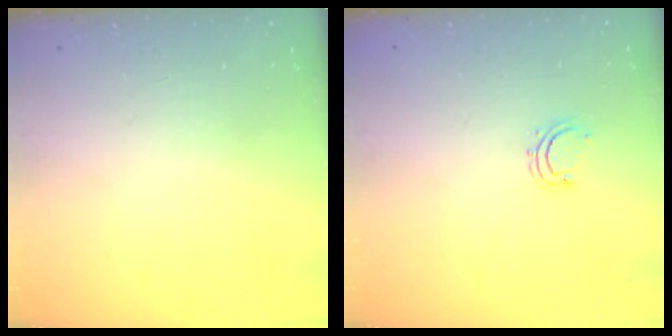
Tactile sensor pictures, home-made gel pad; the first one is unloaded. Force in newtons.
{"total": 4.2, "press": 4.1, "slide": 0.9}